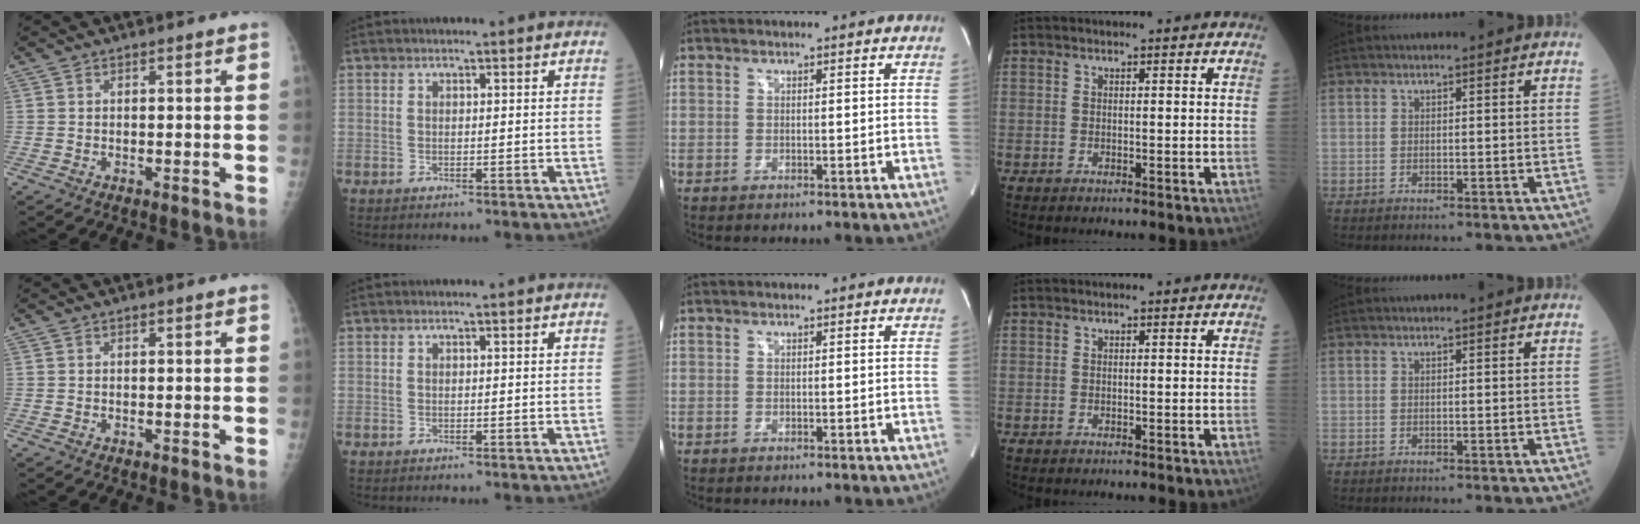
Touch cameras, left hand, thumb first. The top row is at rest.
{}